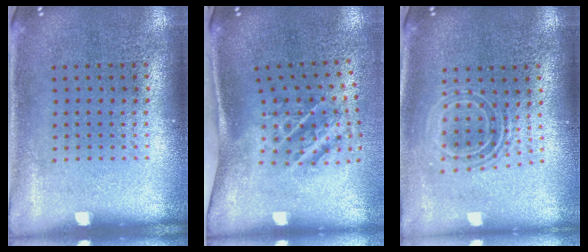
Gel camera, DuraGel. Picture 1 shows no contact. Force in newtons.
{"total": 2.0, "press": 1.2, "slide": 1.6}
{"total": 1.6, "press": 1.3, "slide": 1.0}